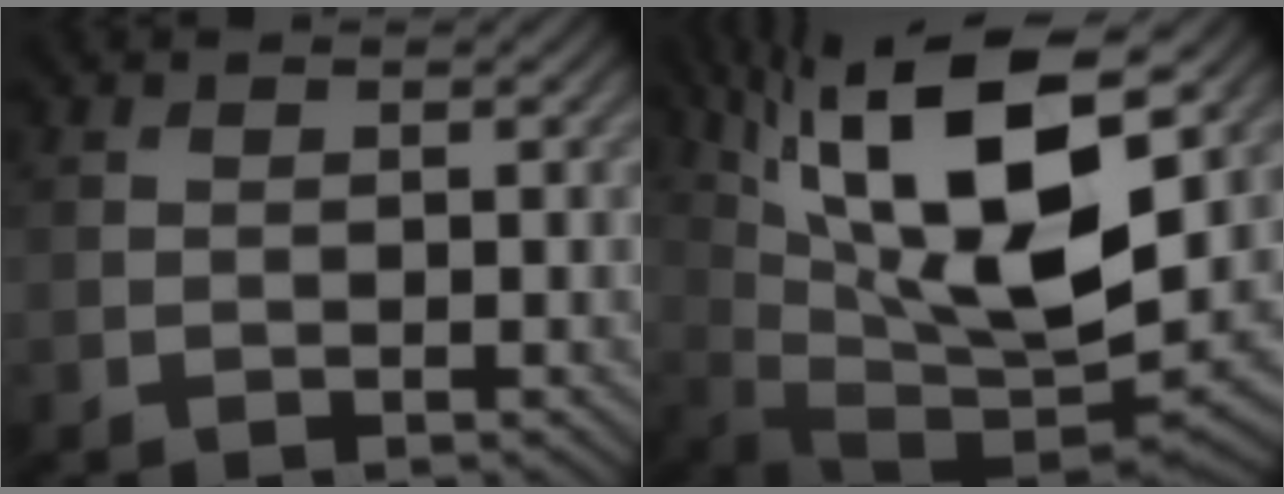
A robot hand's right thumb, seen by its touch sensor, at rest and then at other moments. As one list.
[{"total": 18.1, "force": [7.4, 6.6, 15.2], "torque": [-0.290, 0.009, 0.130]}]